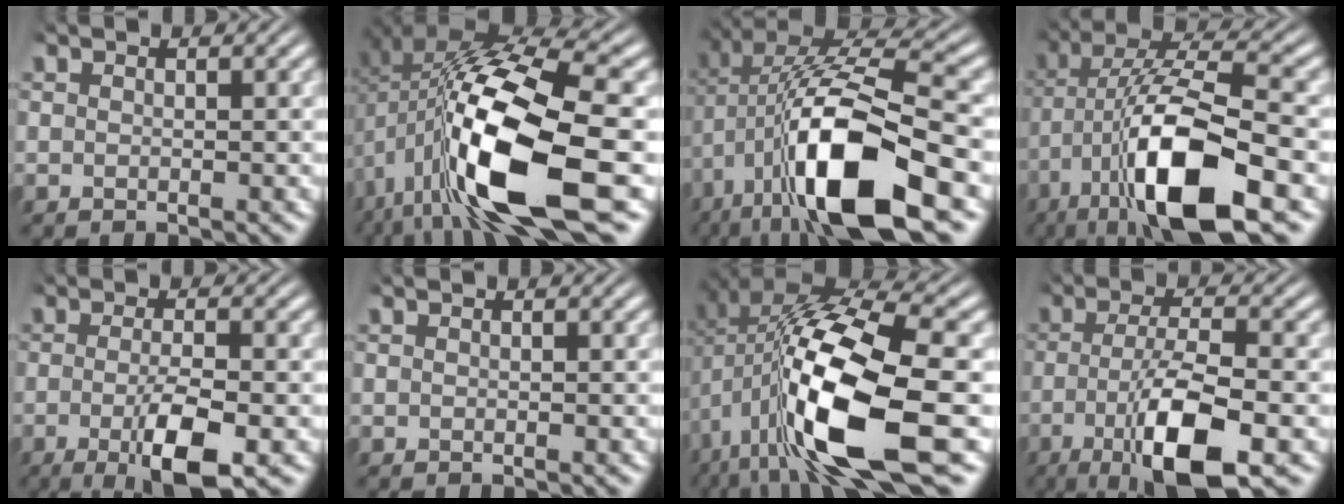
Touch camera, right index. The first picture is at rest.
{"total": 14.3, "force": [-0.7, 7.0, 12.5], "torque": [-0.237, -0.020, 0.000]}
{"total": 12.4, "force": [-2.0, 5.4, 11.0], "torque": [-0.203, -0.025, -0.015]}
{"total": 10.6, "force": [-1.5, 4.3, 9.6], "torque": [-0.180, -0.021, -0.009]}
{"total": 5.6, "force": [-2.2, 1.1, 5.0], "torque": [-0.085, -0.018, -0.027]}
{"total": 0.0}
{"total": 12.9, "force": [-0.6, 6.0, 11.4], "torque": [-0.219, -0.020, -0.001]}
{"total": 8.4, "force": [-3.3, 1.9, 7.4], "torque": [-0.128, -0.017, -0.043]}